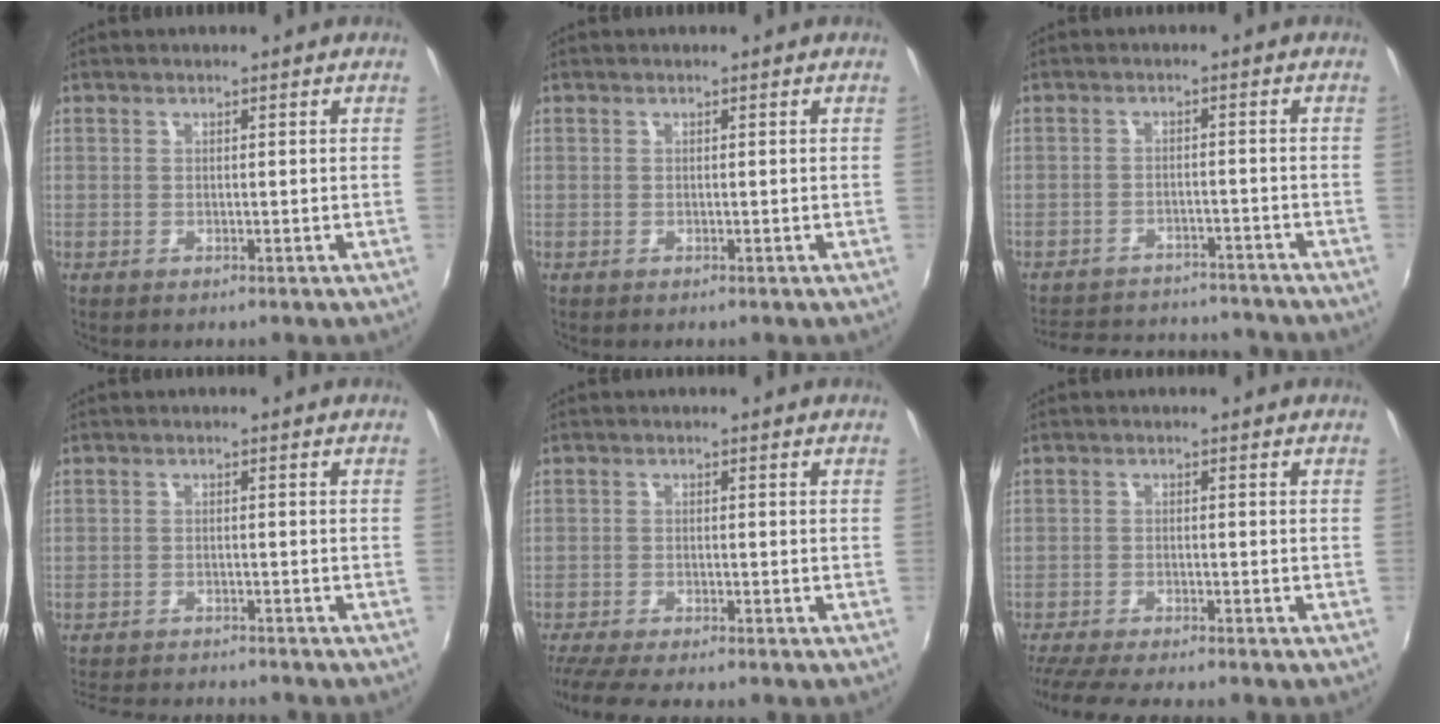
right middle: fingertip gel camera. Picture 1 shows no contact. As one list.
[{"total": 0.0}, {"total": 15.8, "force": [-14.1, 4.9, 5.2], "torque": [-0.120, 0.014, -0.189]}, {"total": 10.5, "force": [-9.7, 1.6, 3.6], "torque": [-0.091, -0.009, -0.147]}, {"total": 7.8, "force": [-6.9, 0.3, 3.7], "torque": [-0.090, -0.027, -0.114]}, {"total": 9.2, "force": [-8.2, 0.2, 4.2], "torque": [-0.100, -0.025, -0.132]}]